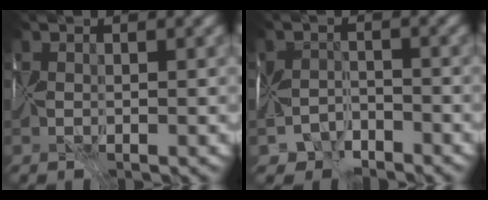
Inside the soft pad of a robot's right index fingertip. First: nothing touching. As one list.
[{"total": 3.1, "force": [-2.7, 1.4, 0.3], "torque": [0.001, -0.001, -0.058]}]